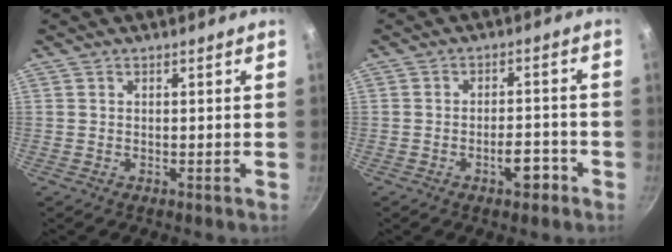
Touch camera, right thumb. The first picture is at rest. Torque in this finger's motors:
{"motor_torque": [2.53, 2.39, 0.77, -0.94, 0.25]}